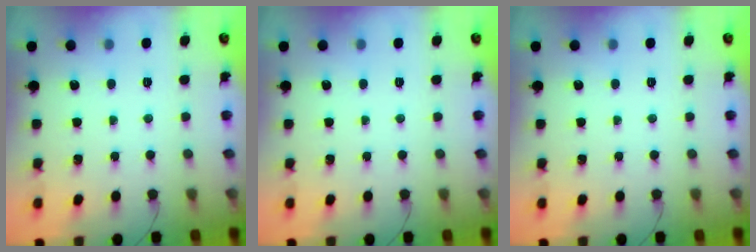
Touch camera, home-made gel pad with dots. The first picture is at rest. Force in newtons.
{"total": 0.0}
{"total": 0.0}